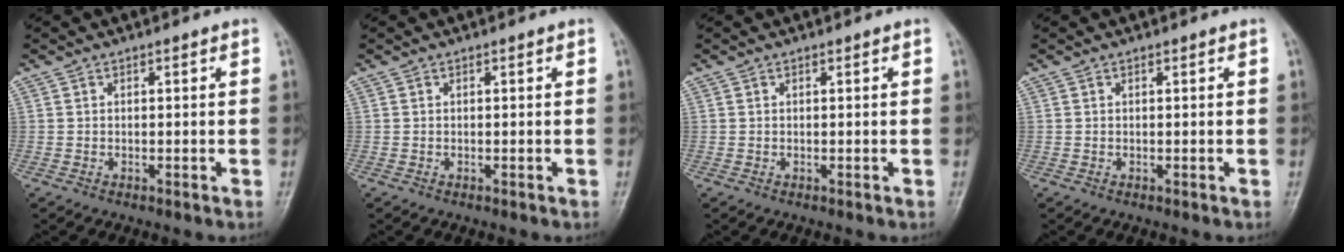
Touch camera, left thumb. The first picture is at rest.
{"total": 0.0}
{"total": 0.0}
{"total": 0.0}